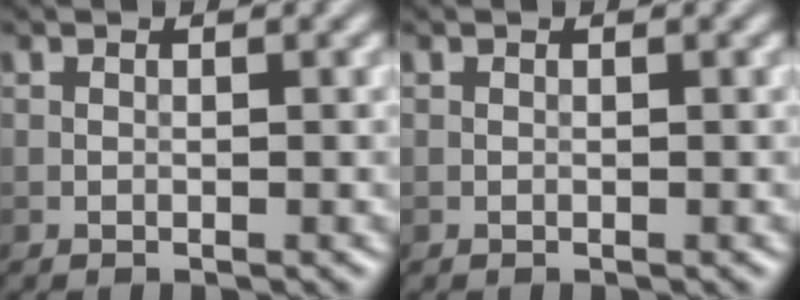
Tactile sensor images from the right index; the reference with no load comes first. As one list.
[{"total": 0.0}]